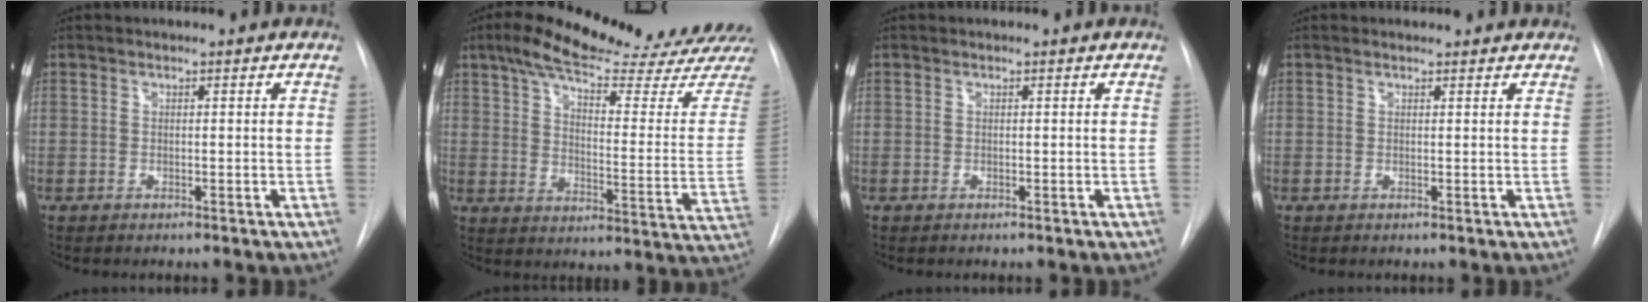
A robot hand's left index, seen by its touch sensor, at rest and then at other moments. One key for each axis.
{"total": 25.6, "fx": 22.0, "fy": 1.6, "fz": 13.0, "tx": -0.198, "ty": -0.057, "tz": 0.286}
{"total": 0.0}
{"total": 2.2, "fx": 2.1, "fy": 0.6, "fz": 0.6, "tx": -0.014, "ty": 0.016, "tz": 0.020}